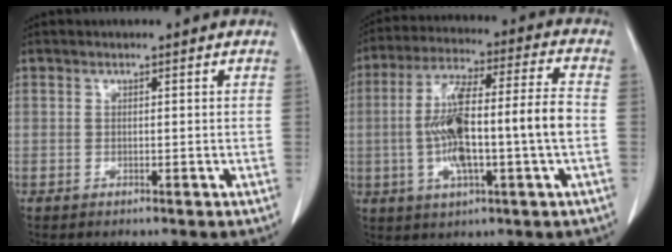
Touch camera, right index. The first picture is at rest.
{"total": 15.3, "force": [-1.8, 1.6, 15.1], "torque": [-0.282, 0.018, -0.030]}